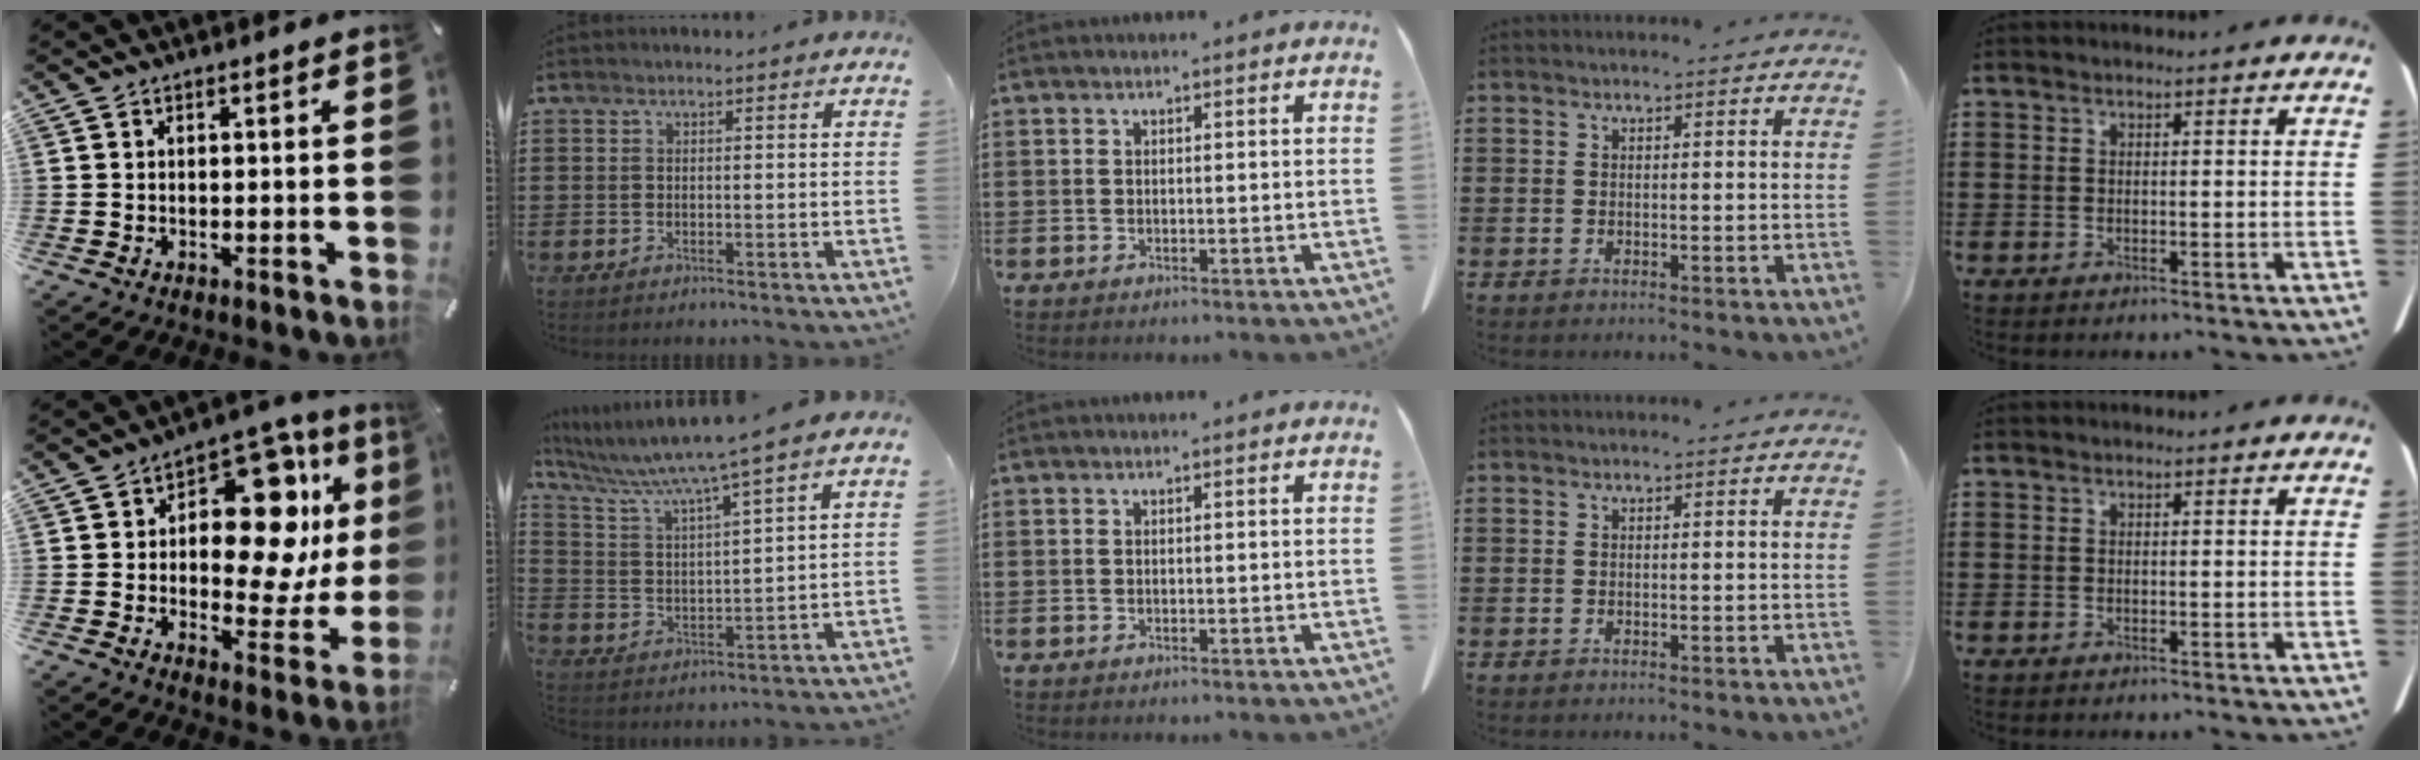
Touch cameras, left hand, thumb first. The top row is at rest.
{"thumb": {"total": 17.5, "force": [5.5, 9.8, 13.5], "torque": [-0.178, -0.038, 0.090]}, "index": {"total": 6.4, "force": [5.3, -1.1, 3.4], "torque": [-0.091, -0.046, 0.082]}}